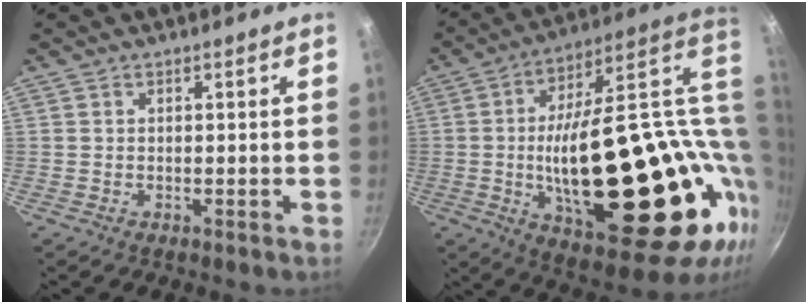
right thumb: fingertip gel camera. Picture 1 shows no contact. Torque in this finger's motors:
{"motor_torque": [2.06, 2.11, 2.78, 0.01, 0.89]}